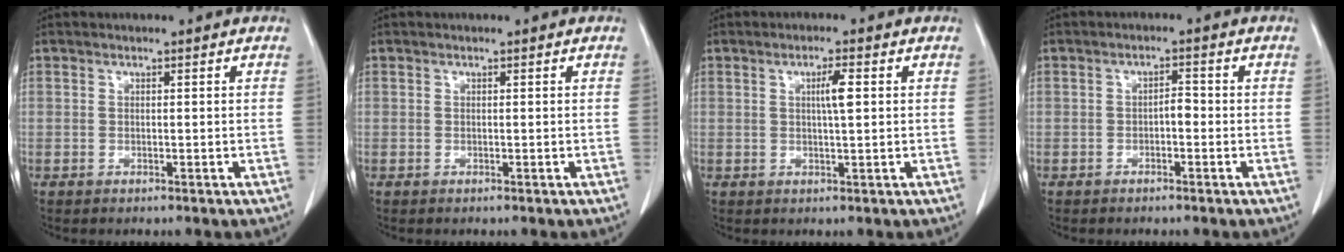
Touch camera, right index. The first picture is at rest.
{"total": 0.0}
{"total": 3.3, "force": [0.7, 0.2, 3.2], "torque": [-0.053, 0.000, 0.012]}
{"total": 1.9, "force": [-0.5, 0.7, 1.6], "torque": [-0.021, 0.005, -0.010]}